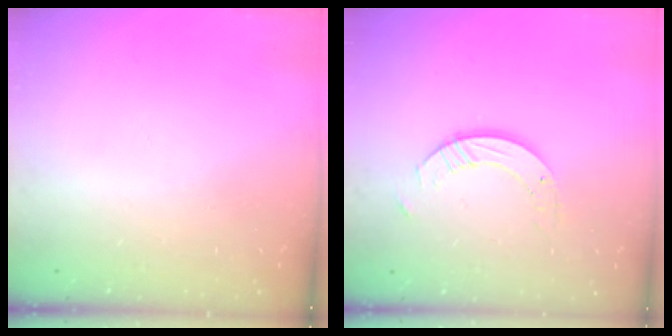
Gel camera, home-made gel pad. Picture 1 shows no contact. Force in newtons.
{"total": 6.3, "press": 6.3, "slide": 0.5}